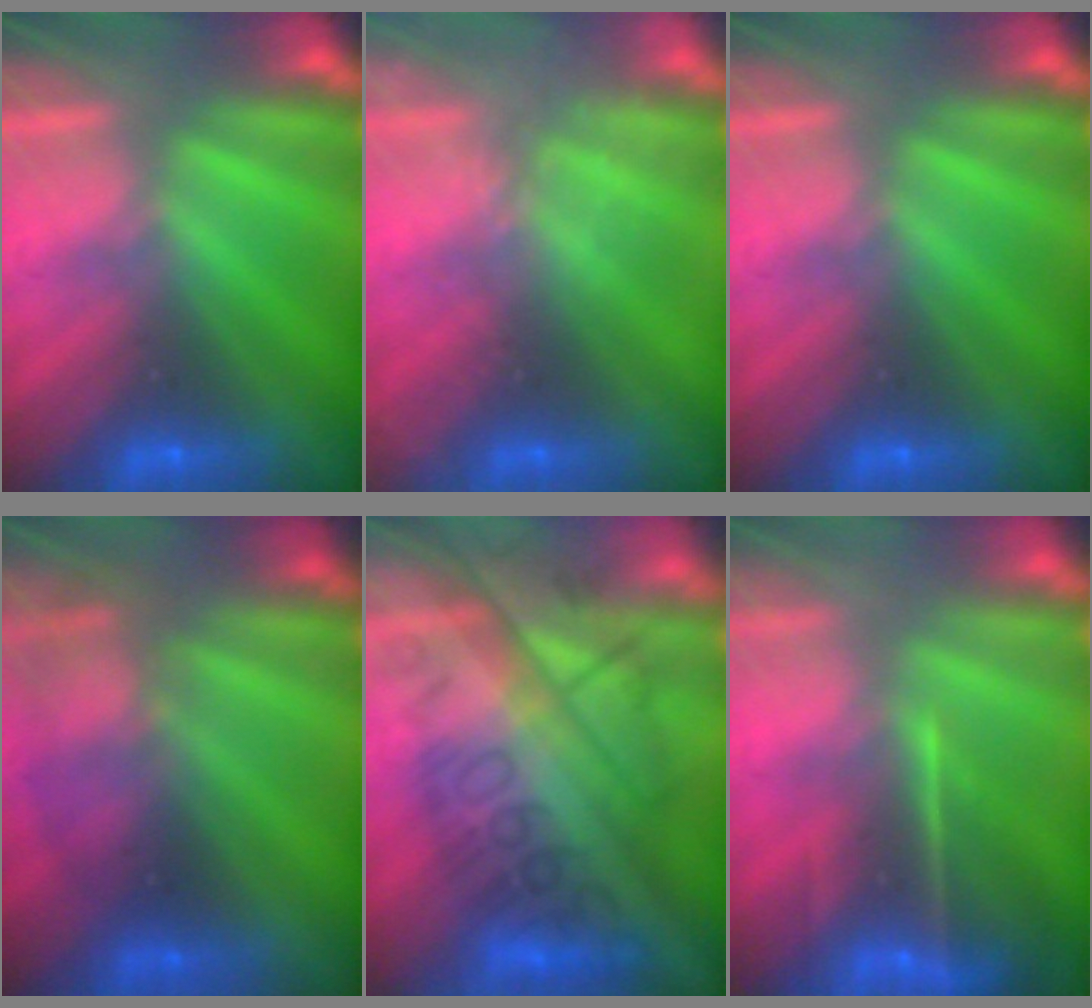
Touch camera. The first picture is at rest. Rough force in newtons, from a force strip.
{"total": 2.2}
{"total": 0.0}
{"total": 2.2}
{"total": 9.7}
{"total": 7.6}